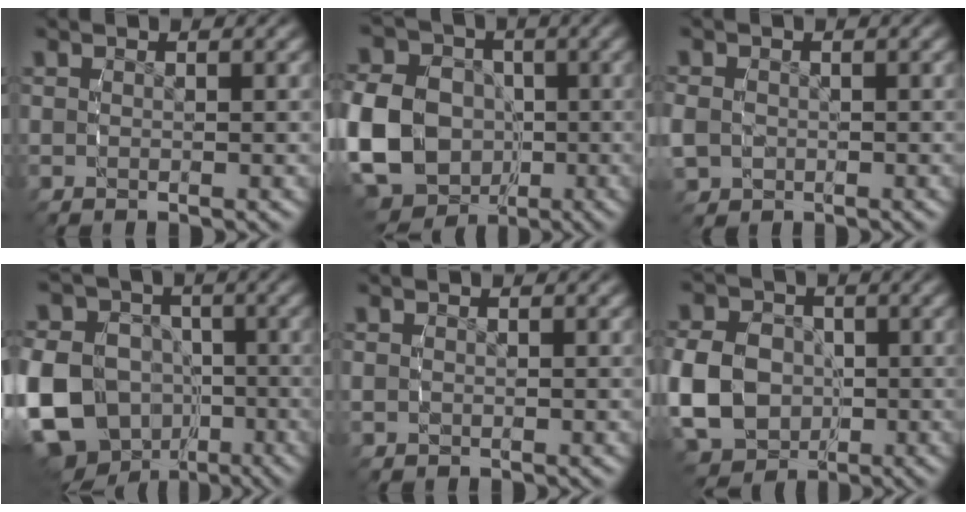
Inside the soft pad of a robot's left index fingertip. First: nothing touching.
{"total": 12.8, "force": [-2.5, 11.3, 5.3], "torque": [-0.136, -0.048, -0.040]}
{"total": 2.7, "force": [-0.9, 2.4, 0.7], "torque": [-0.030, -0.015, -0.011]}
{"total": 14.8, "force": [-3.4, 13.3, 5.6], "torque": [-0.142, -0.065, -0.058]}
{"total": 0.7, "force": [-0.2, 0.7, 0.1], "torque": [-0.008, -0.007, 0.002]}
{"total": 8.7, "force": [-2.1, 7.6, 3.7], "torque": [-0.096, -0.038, -0.026]}